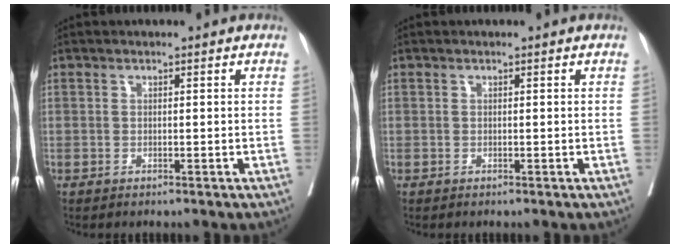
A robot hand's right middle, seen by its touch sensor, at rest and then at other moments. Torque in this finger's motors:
{"motor_torque": [0.00, 0.00, 0.00, 0.00]}